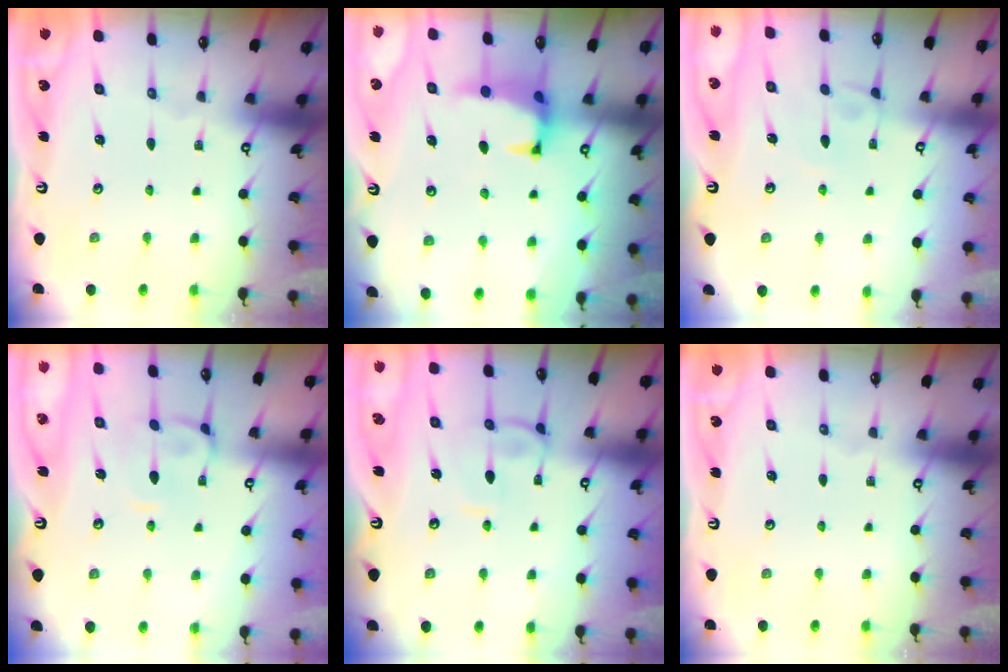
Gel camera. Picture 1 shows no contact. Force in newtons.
{"total": 0.7, "press": 0.0, "slide": 0.7}
{"total": 1.9, "press": 1.9, "slide": 0.2}
{"total": 0.9, "press": 0.3, "slide": 0.8}
{"total": 1.5, "press": 1.4, "slide": 0.5}
{"total": 0.0}